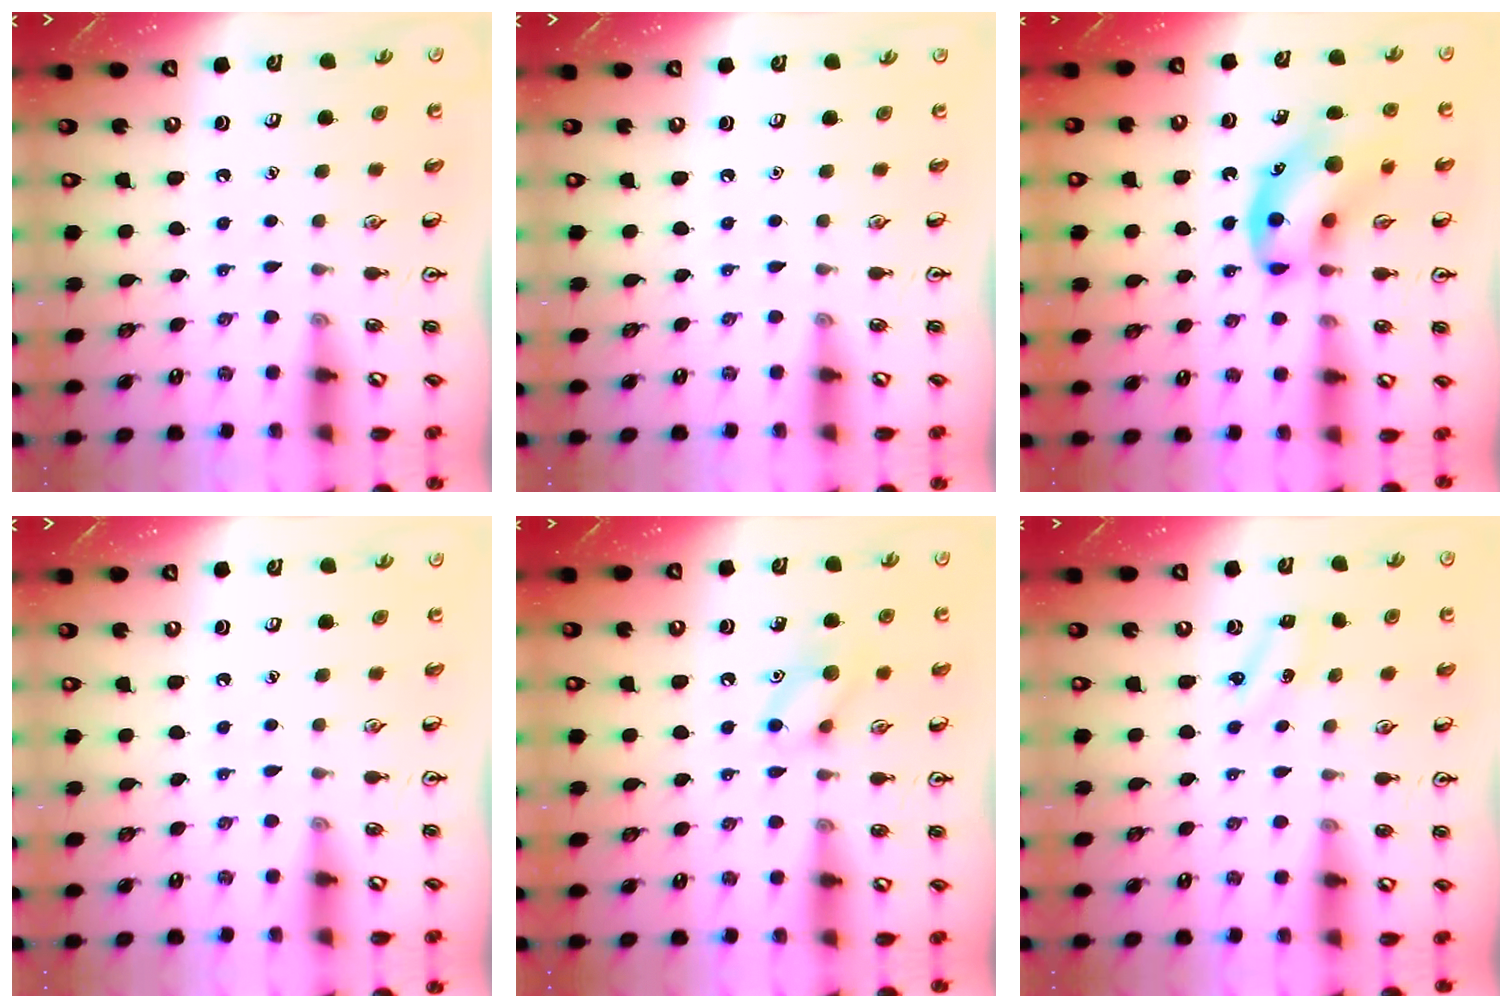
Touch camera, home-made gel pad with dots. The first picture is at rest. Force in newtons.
{"total": 0.0}
{"total": 14.5, "press": 14.1, "slide": 3.5}
{"total": 0.0}
{"total": 9.0, "press": 8.9, "slide": 0.6}
{"total": 2.5, "press": 2.3, "slide": 0.9}